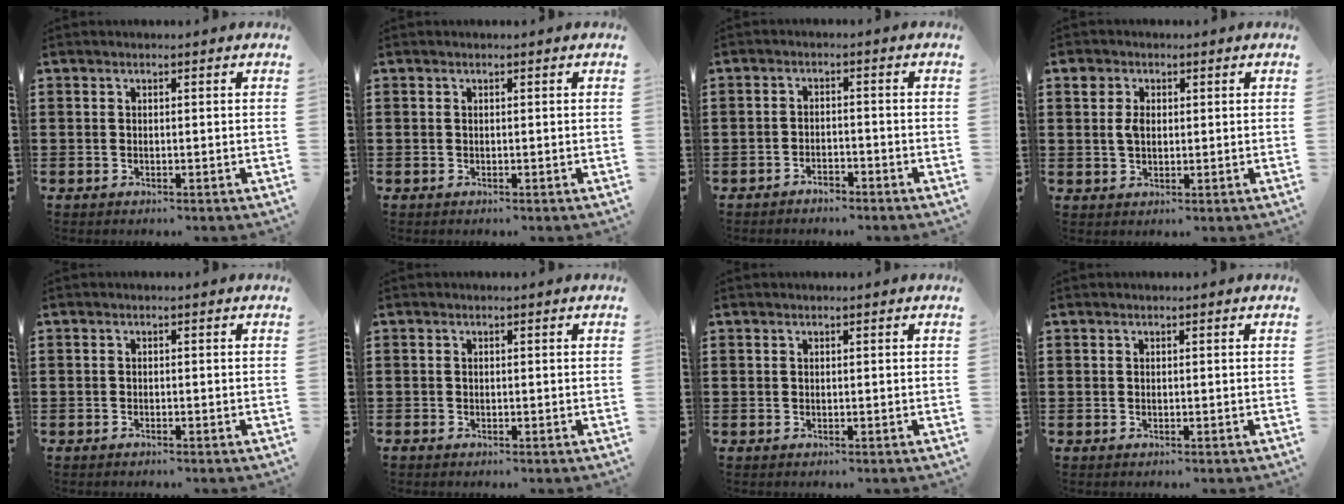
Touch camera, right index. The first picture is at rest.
{"total": 0.0}
{"total": 2.0, "force": [-1.9, 0.4, 0.2], "torque": [-0.012, 0.004, -0.040]}
{"total": 2.9, "force": [0.7, 2.1, 1.9], "torque": [-0.045, 0.012, 0.010]}
{"total": 0.6, "force": [-0.6, 0.1, 0.1], "torque": [-0.003, -0.001, -0.012]}
{"total": 0.5, "force": [-0.5, 0.2, 0.0], "torque": [0.000, 0.001, -0.011]}
{"total": 0.0}
{"total": 0.0}